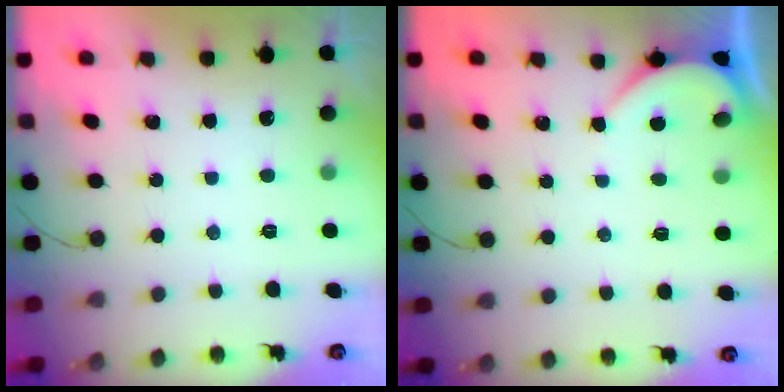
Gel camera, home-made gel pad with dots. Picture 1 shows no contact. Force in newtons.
{"total": 1.6, "press": 1.5, "slide": 0.2}